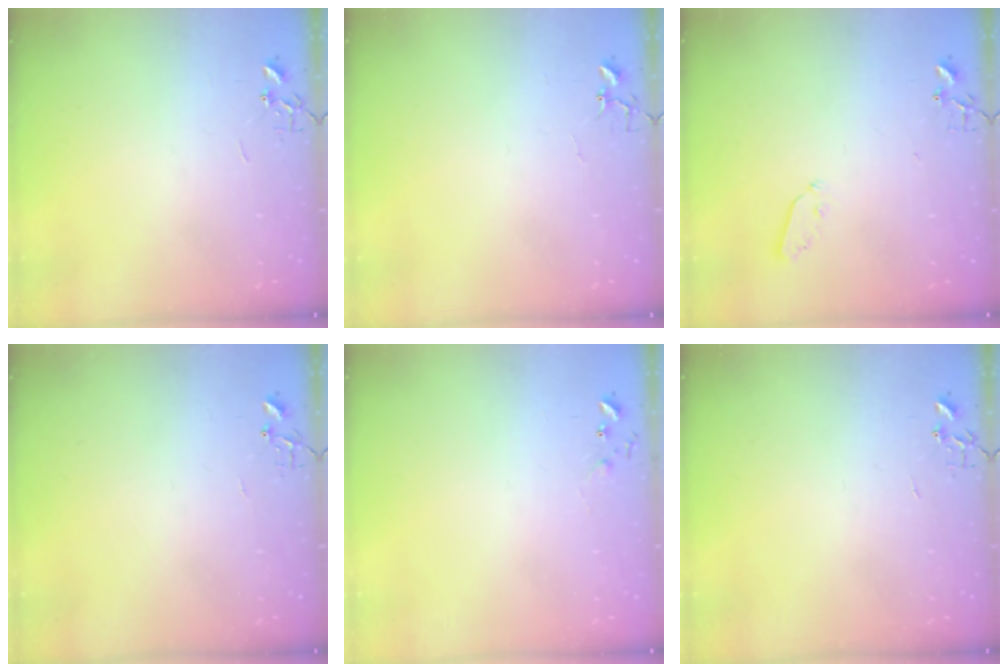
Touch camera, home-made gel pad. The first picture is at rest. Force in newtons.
{"total": 4.0, "press": 4.0, "slide": 0.3}
{"total": 3.1, "press": 3.0, "slide": 0.4}
{"total": 4.9, "press": 4.8, "slide": 0.6}
{"total": 5.1, "press": 5.0, "slide": 0.8}
{"total": 0.0}